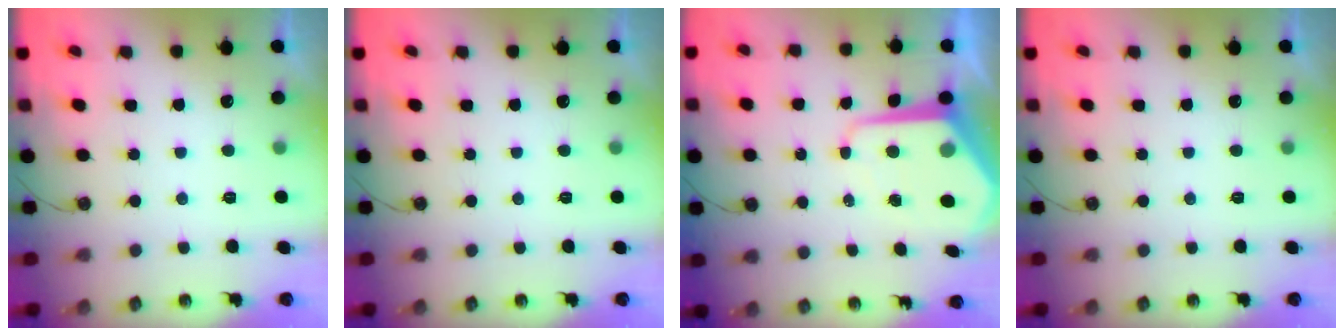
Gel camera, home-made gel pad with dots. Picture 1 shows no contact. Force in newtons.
{"total": 0.0}
{"total": 10.6, "press": 10.6, "slide": 0.9}
{"total": 0.0}